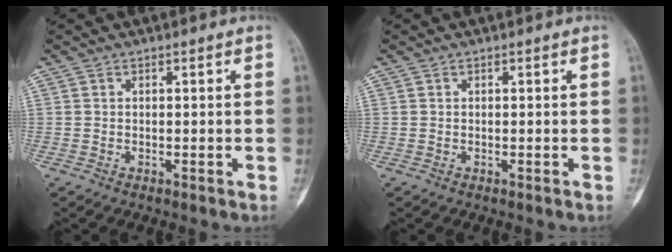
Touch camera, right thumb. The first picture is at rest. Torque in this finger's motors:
{"motor_torque": [-0.08, -0.03, 0.22, -0.15, 0.00]}